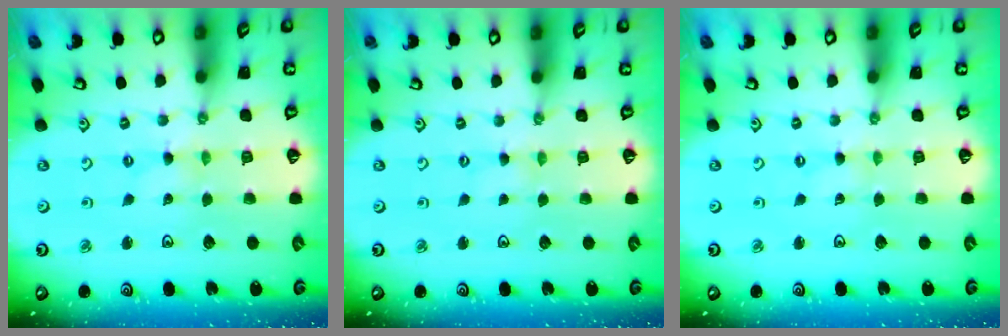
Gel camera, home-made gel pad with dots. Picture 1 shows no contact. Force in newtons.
{"total": 0.0}
{"total": 0.0}